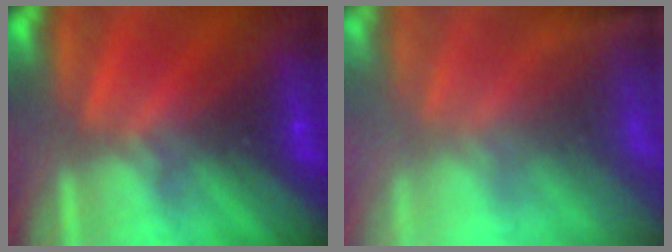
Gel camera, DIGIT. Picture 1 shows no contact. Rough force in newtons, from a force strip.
{"total": 6.9}